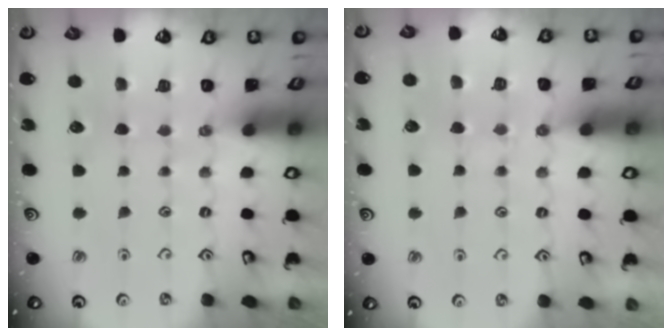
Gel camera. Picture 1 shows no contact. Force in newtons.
{"total": 6.6, "press": 6.6, "slide": 0.5}